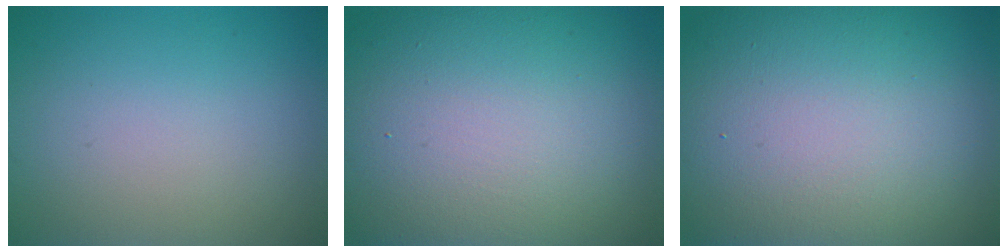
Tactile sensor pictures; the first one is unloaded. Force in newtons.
{"total": 17.9, "press": 17.8, "slide": 1.3}
{"total": 20.1, "press": 20.1, "slide": 1.0}